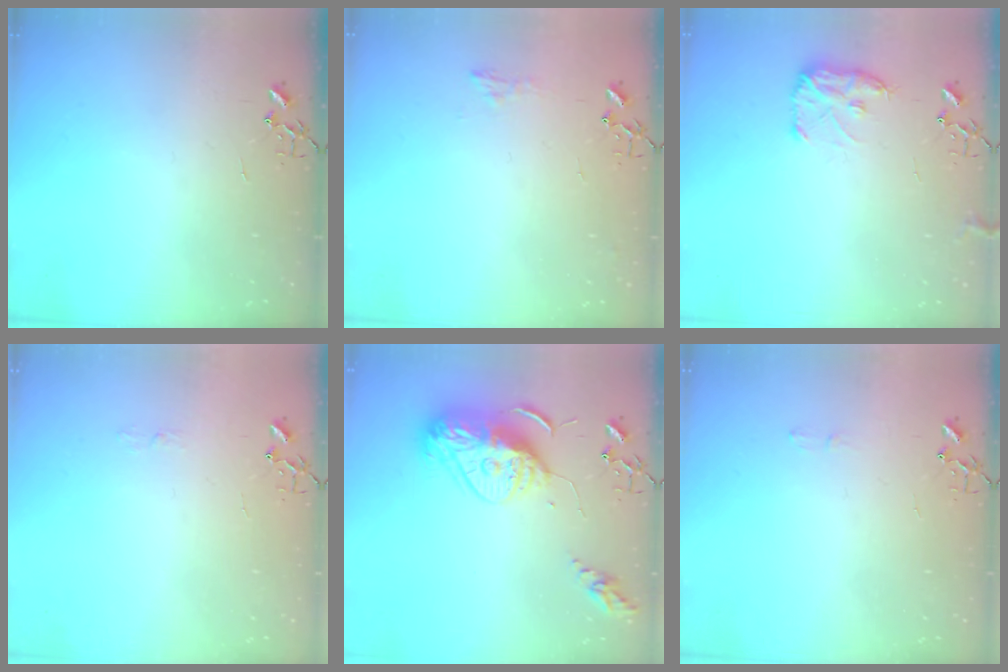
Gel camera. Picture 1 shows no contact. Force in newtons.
{"total": 6.4, "press": 6.4, "slide": 0.6}
{"total": 8.9, "press": 8.8, "slide": 0.6}
{"total": 3.6, "press": 3.6, "slide": 0.4}
{"total": 14.7, "press": 14.6, "slide": 1.3}
{"total": 4.5, "press": 4.5, "slide": 0.4}